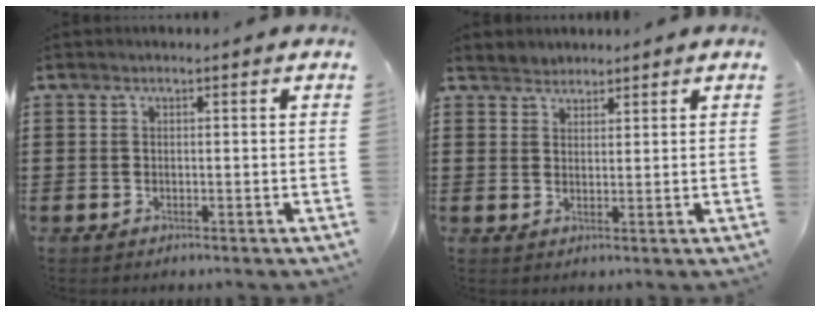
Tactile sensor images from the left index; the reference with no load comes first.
{"total": 2.0, "force": [1.8, 0.9, -0.5], "torque": [0.003, 0.006, 0.035]}